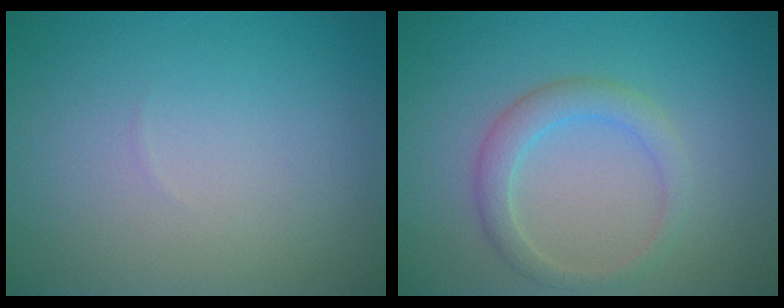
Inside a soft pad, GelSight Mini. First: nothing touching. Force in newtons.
{"total": 2.6, "press": 2.5, "slide": 0.2}